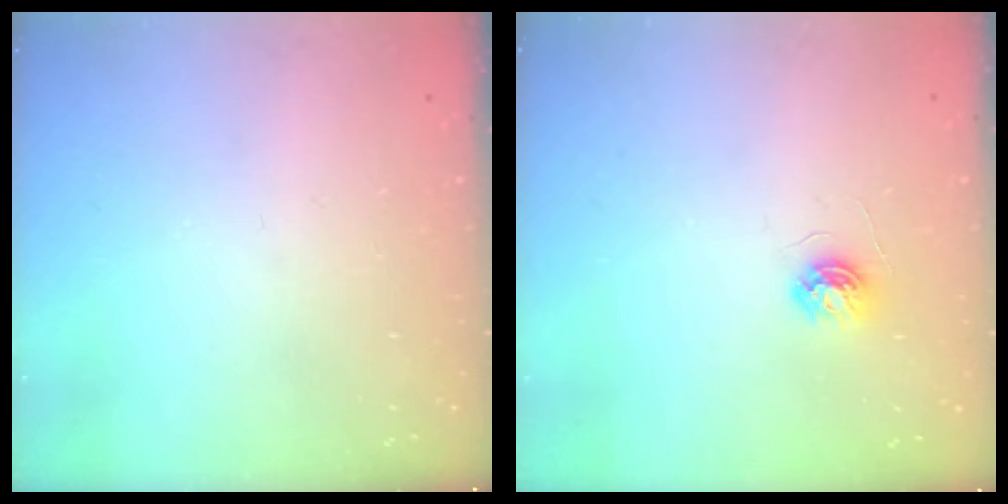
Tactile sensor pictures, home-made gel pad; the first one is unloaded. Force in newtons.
{"total": 5.2, "press": 5.2, "slide": 0.5}